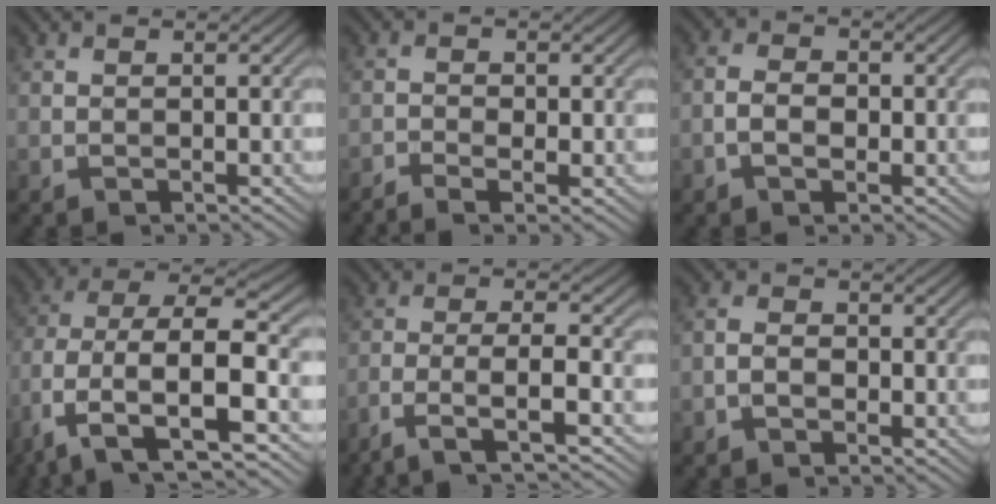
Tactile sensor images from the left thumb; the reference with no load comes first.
{"total": 2.4, "force": [-1.5, 0.8, 1.7], "torque": [-0.037, -0.002, -0.031]}
{"total": 3.0, "force": [-1.0, 1.8, 2.2], "torque": [-0.041, 0.004, -0.021]}
{"total": 13.9, "force": [-2.1, 8.1, 11.2], "torque": [-0.257, -0.013, -0.033]}
{"total": 6.3, "force": [-3.9, 1.2, 4.7], "torque": [-0.086, 0.005, -0.084]}
{"total": 2.4, "force": [-1.1, 1.5, 1.5], "torque": [-0.028, 0.005, -0.024]}